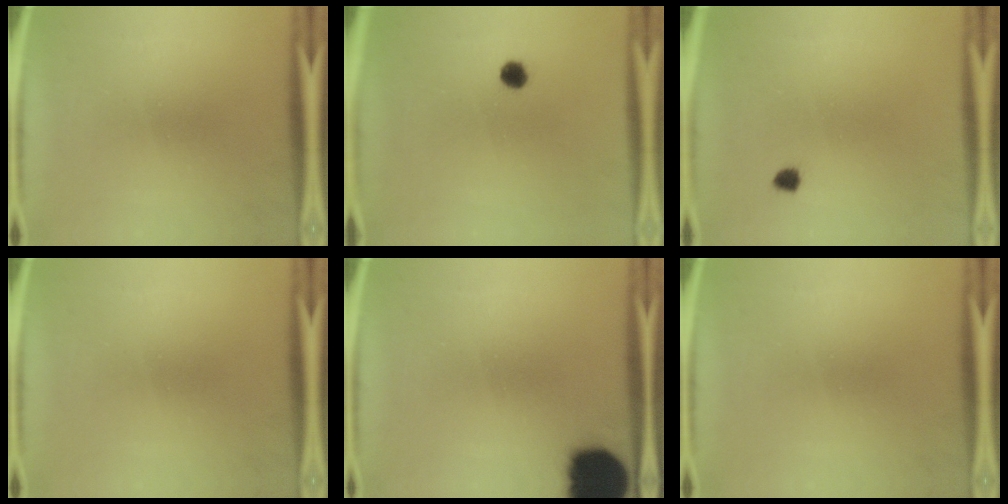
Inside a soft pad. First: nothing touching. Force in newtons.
{"total": 2.3}
{"total": 1.2}
{"total": 0.0}
{"total": 16.8}
{"total": 0.0}